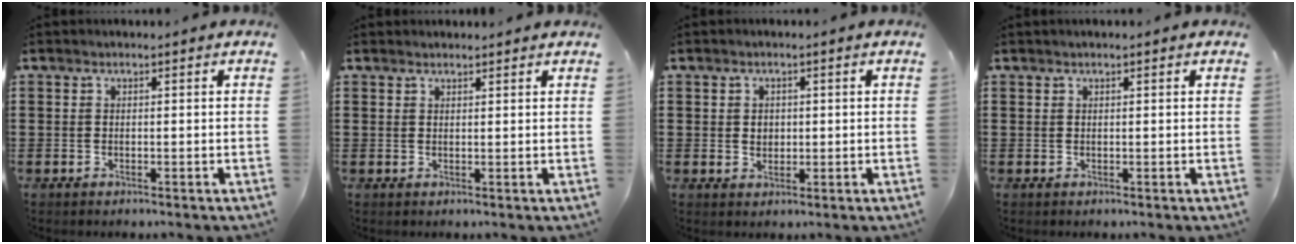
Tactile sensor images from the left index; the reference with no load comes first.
{"total": 0.7, "force": [0.7, 0.1, 0.0], "torque": [0.000, -0.001, 0.014]}
{"total": 1.6, "force": [0.3, 1.4, 0.7], "torque": [-0.009, 0.005, 0.002]}
{"total": 0.0}